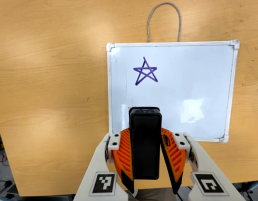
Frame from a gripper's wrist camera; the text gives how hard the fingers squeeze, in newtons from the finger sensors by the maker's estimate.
{"total": 7.1, "left": 5.6, "right": 8.6}